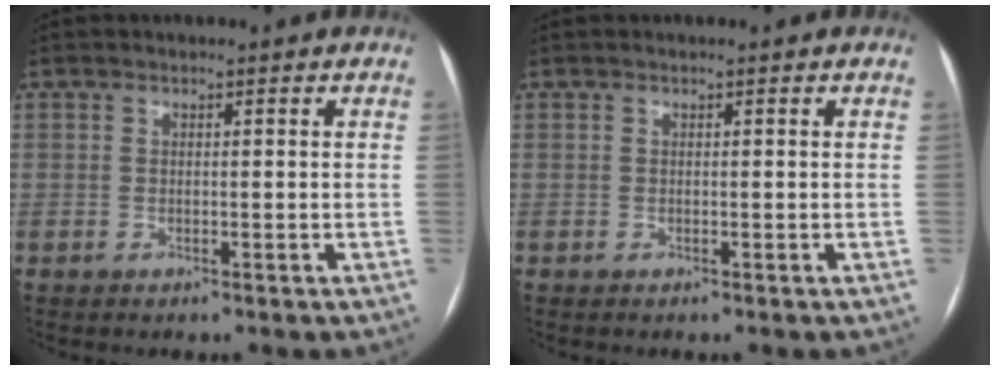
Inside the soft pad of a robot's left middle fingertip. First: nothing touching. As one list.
[{"total": 0.0}]